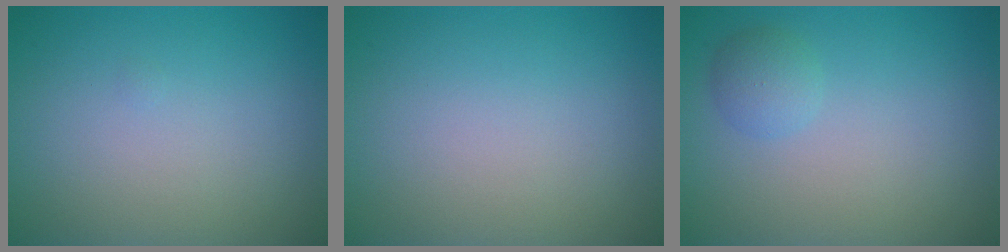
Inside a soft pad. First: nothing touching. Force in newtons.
{"total": 0.0}
{"total": 1.6, "press": 1.6, "slide": 0.1}